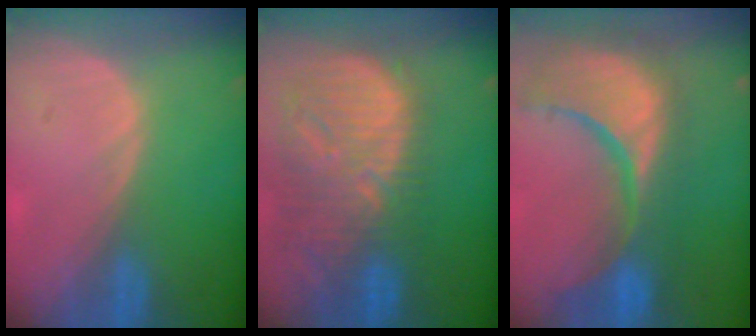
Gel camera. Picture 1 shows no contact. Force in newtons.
{"total": 13.5, "press": 11.7, "slide": 6.8}
{"total": 15.2, "press": 12.2, "slide": 9.1}